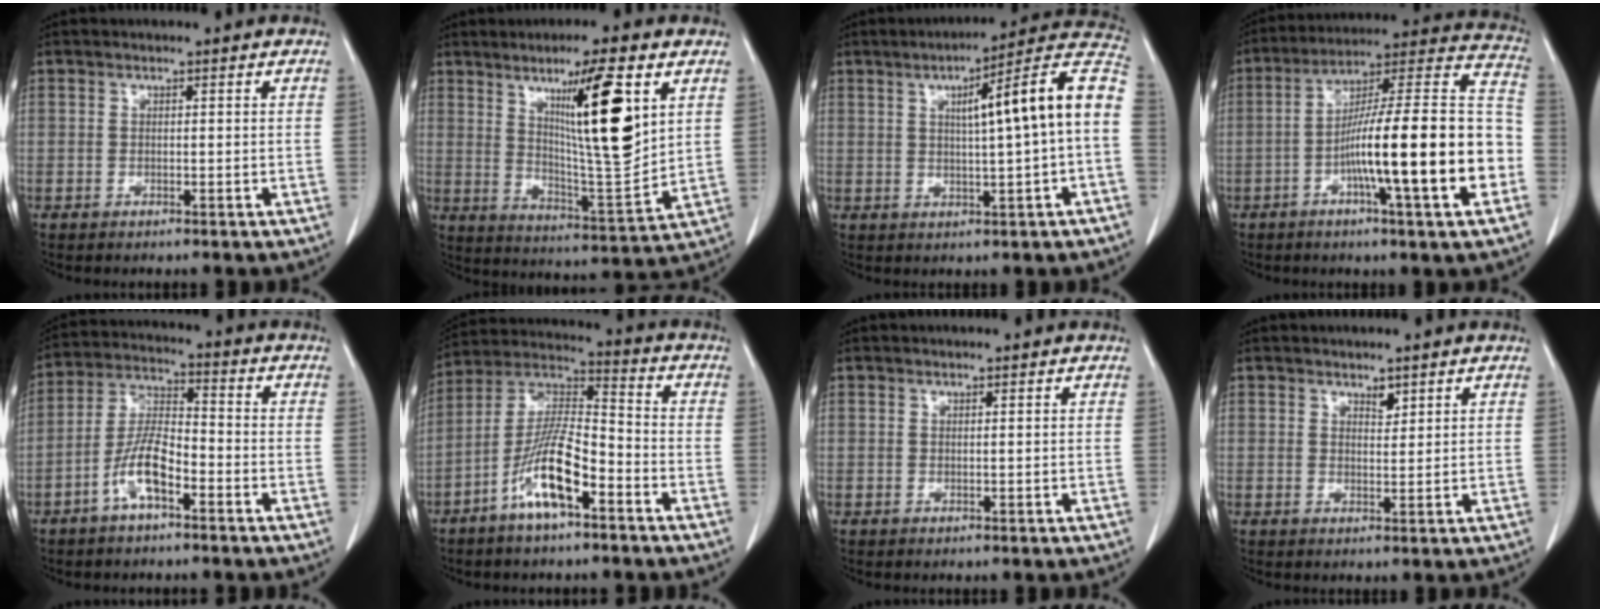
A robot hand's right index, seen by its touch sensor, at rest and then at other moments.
{"total": 14.6, "force": [5.7, 1.3, 13.3], "torque": [-0.214, -0.014, 0.099]}
{"total": 14.1, "force": [1.3, 0.1, 14.0], "torque": [-0.192, 0.033, 0.014]}
{"total": 21.5, "force": [-5.7, 0.9, 20.7], "torque": [-0.282, 0.014, -0.092]}
{"total": 6.1, "force": [-2.8, 2.0, 5.1], "torque": [-0.106, 0.003, -0.055]}
{"total": 12.0, "force": [-6.0, 2.7, 10.0], "torque": [-0.202, 0.005, -0.114]}
{"total": 0.0}
{"total": 1.6, "force": [1.2, 0.6, 0.8], "torque": [-0.010, -0.004, 0.020]}